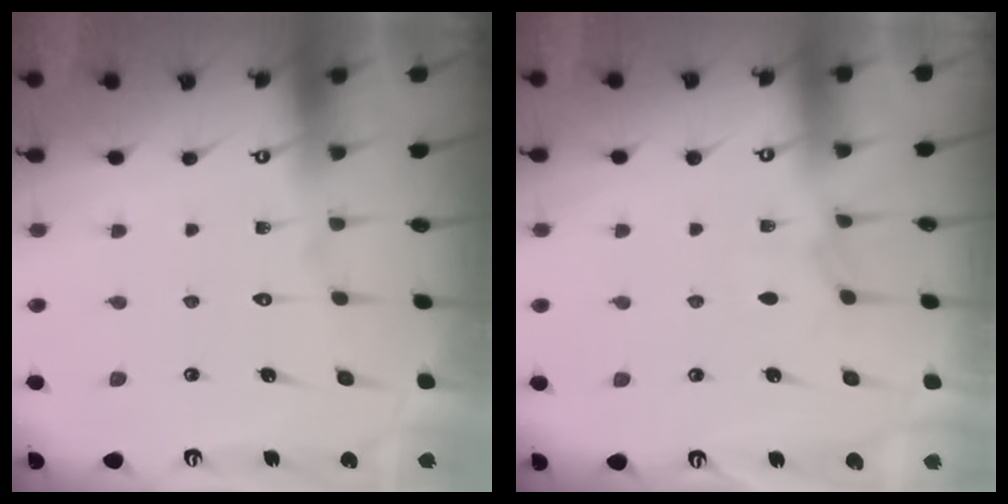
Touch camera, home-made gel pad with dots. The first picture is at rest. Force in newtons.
{"total": 4.1, "press": 4.1, "slide": 0.5}